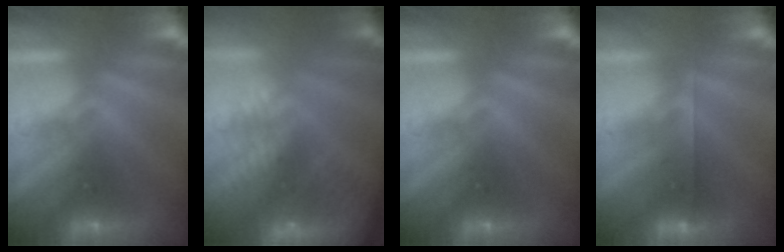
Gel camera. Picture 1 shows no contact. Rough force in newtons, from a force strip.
{"total": 9.4}
{"total": 0.0}
{"total": 2.6}